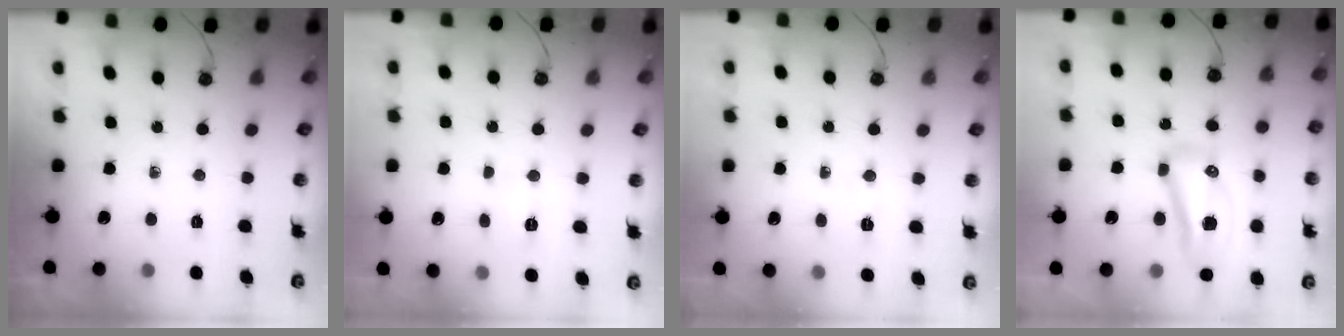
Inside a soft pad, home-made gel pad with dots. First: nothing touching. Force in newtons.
{"total": 3.9, "press": 3.9, "slide": 0.4}
{"total": 3.0, "press": 3.0, "slide": 0.5}
{"total": 21.3, "press": 14.3, "slide": 15.7}